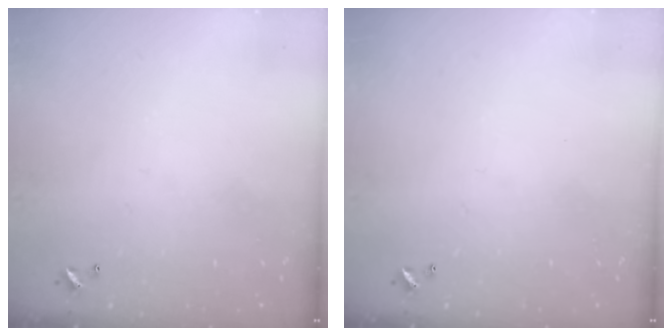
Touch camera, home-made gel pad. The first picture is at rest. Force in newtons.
{"total": 0.0}